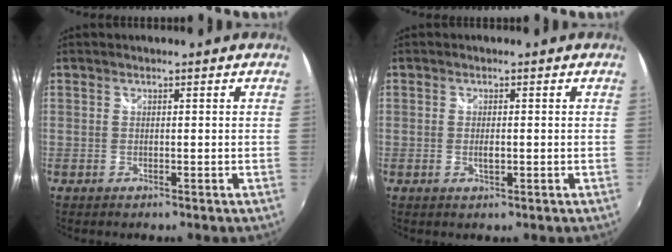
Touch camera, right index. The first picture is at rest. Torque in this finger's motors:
{"motor_torque": [0.11, -0.02, 0.13, 0.02]}